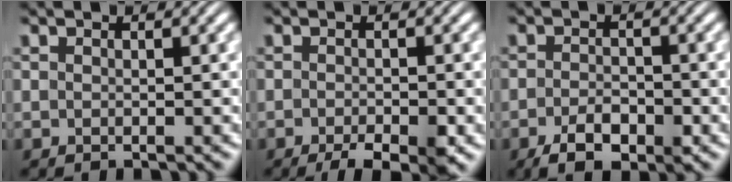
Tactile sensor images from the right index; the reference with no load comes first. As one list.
[{"total": 3.3, "force": [-2.2, 1.0, 2.3], "torque": [-0.030, -0.009, -0.036]}, {"total": 3.9, "force": [-2.3, 1.9, 2.5], "torque": [-0.037, -0.007, -0.038]}]